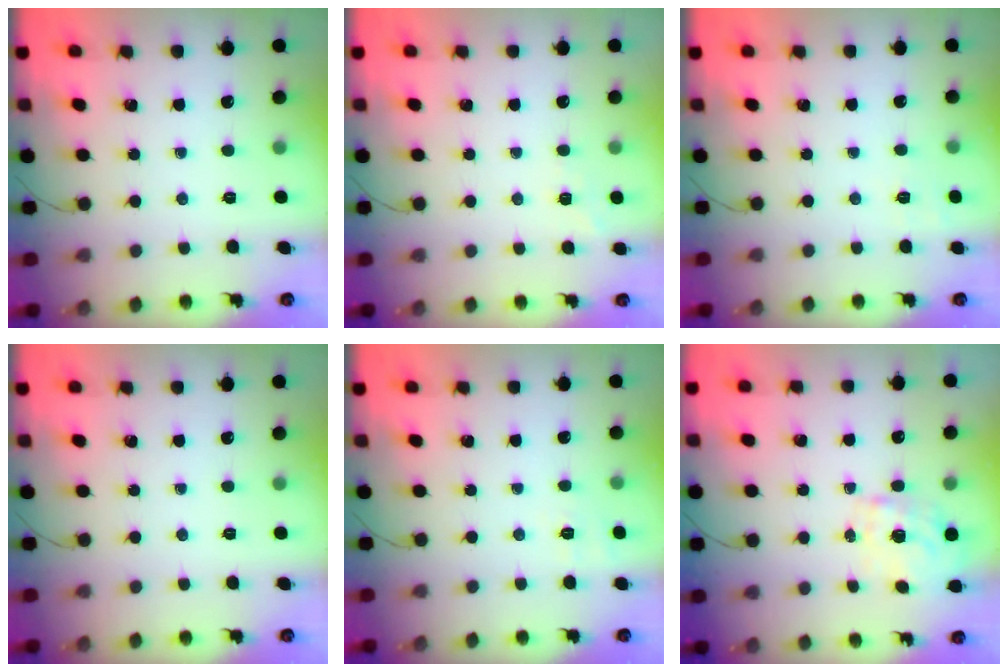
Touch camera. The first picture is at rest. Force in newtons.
{"total": 5.7, "press": 5.4, "slide": 1.6}
{"total": 3.8, "press": 3.4, "slide": 1.6}
{"total": 0.0}
{"total": 4.8, "press": 4.4, "slide": 1.9}
{"total": 0.9, "press": 0.7, "slide": 0.6}